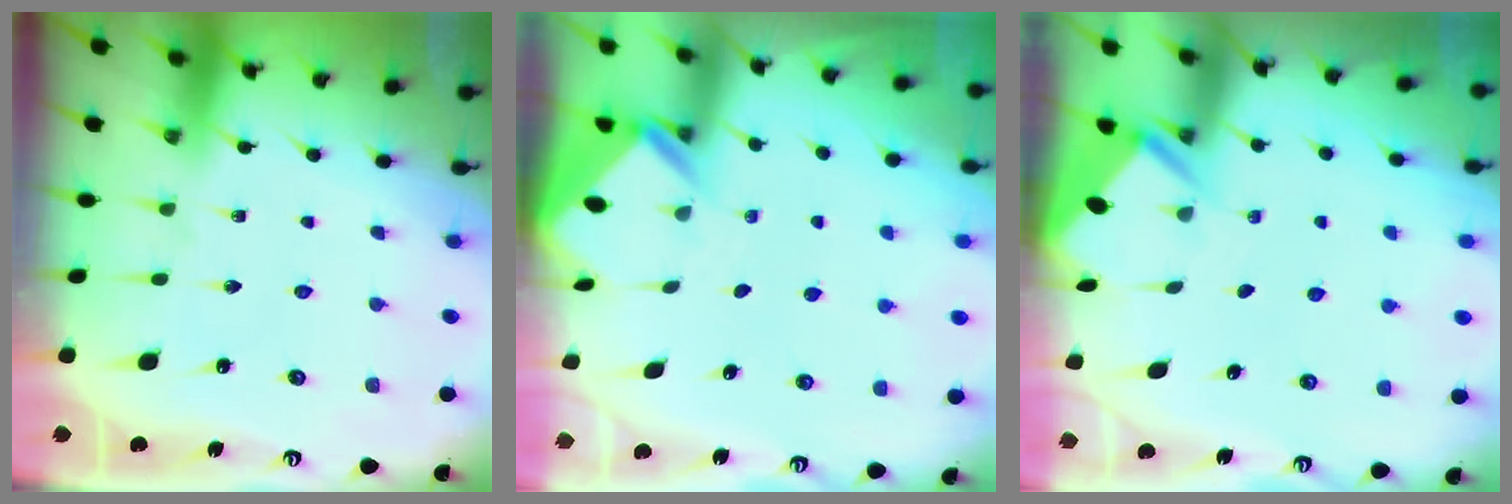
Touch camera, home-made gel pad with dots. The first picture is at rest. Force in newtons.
{"total": 3.0, "press": 3.0, "slide": 0.2}
{"total": 2.9, "press": 2.9, "slide": 0.3}